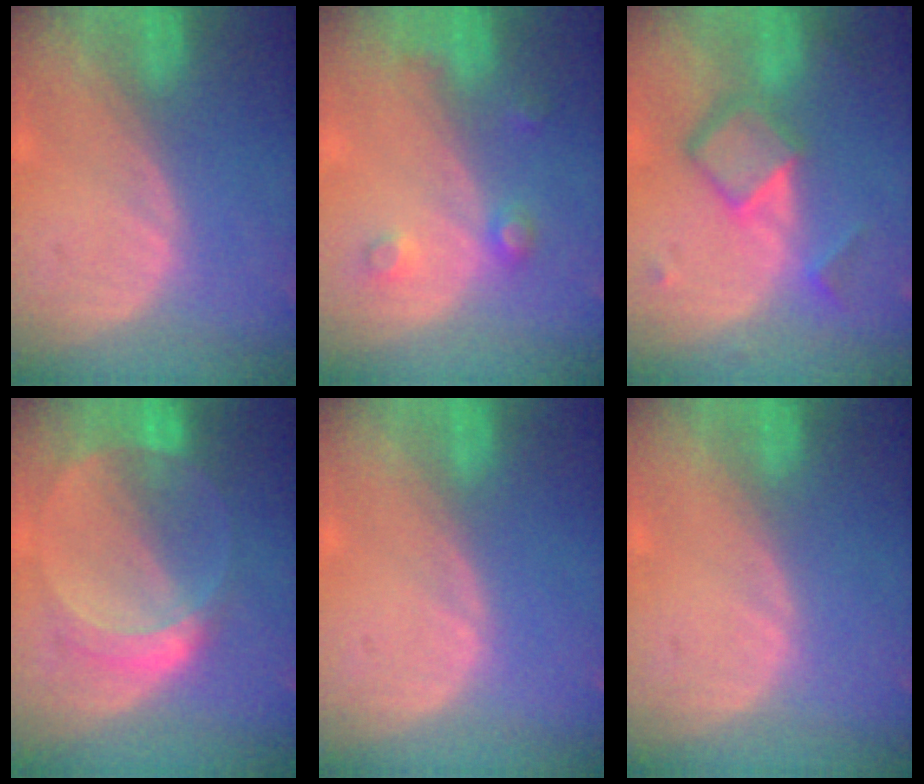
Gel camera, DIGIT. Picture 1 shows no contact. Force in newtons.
{"total": 3.6, "press": 3.3, "slide": 1.3}
{"total": 6.8, "press": 5.9, "slide": 3.4}
{"total": 6.2, "press": 5.7, "slide": 2.5}
{"total": 0.0}
{"total": 0.0}